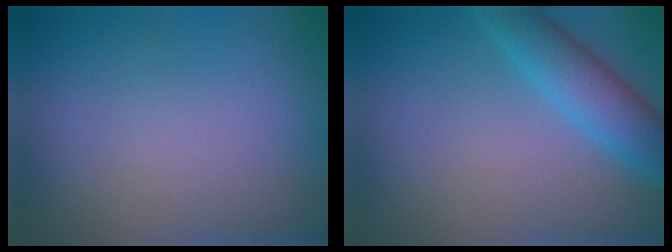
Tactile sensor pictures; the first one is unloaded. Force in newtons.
{"total": 4.4, "press": 4.4, "slide": 0.1}